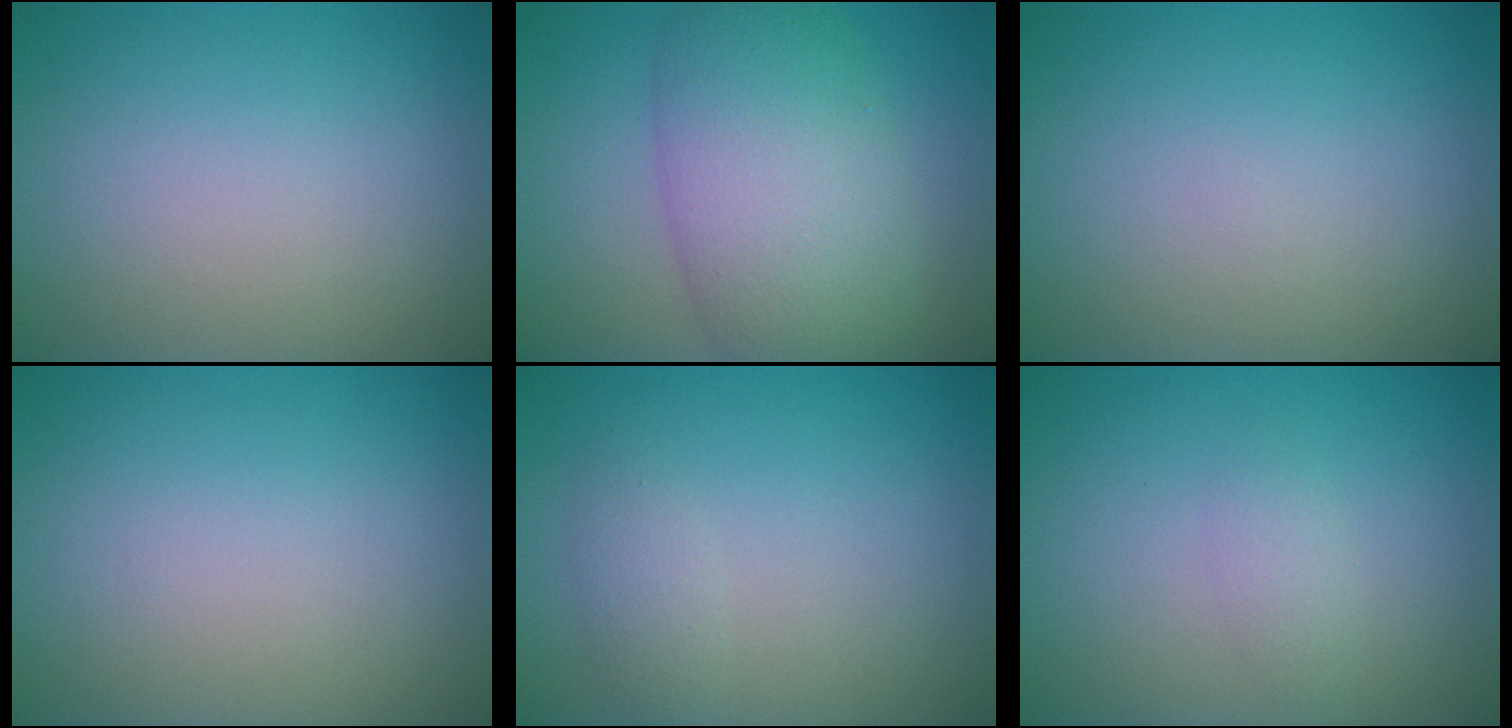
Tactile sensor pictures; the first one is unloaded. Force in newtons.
{"total": 9.4, "press": 9.4, "slide": 0.7}
{"total": 0.0}
{"total": 0.0}
{"total": 1.3, "press": 1.3, "slide": 0.1}
{"total": 1.3, "press": 1.3, "slide": 0.0}